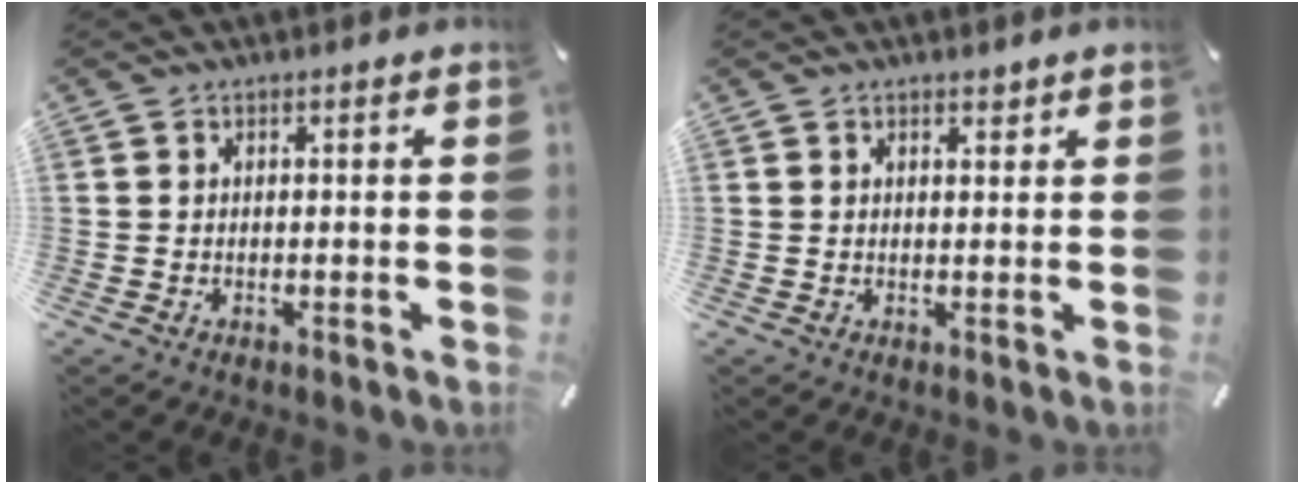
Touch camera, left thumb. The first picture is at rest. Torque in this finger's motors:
{"motor_torque": [0.04, -0.44, 0.03, 0.04, -0.01]}